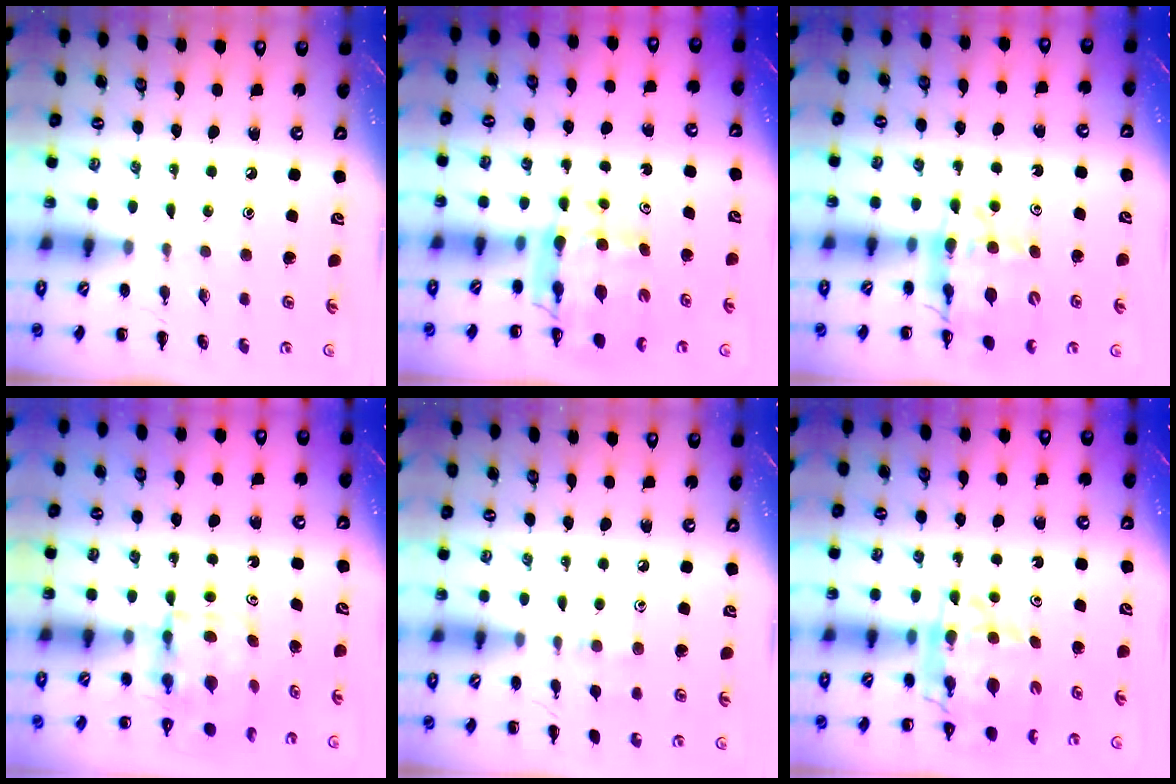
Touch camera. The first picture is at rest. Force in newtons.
{"total": 9.1, "press": 8.5, "slide": 3.3}
{"total": 11.6, "press": 11.1, "slide": 3.3}
{"total": 4.6, "press": 4.5, "slide": 0.6}
{"total": 7.6, "press": 7.4, "slide": 1.8}
{"total": 9.1, "press": 8.6, "slide": 3.1}